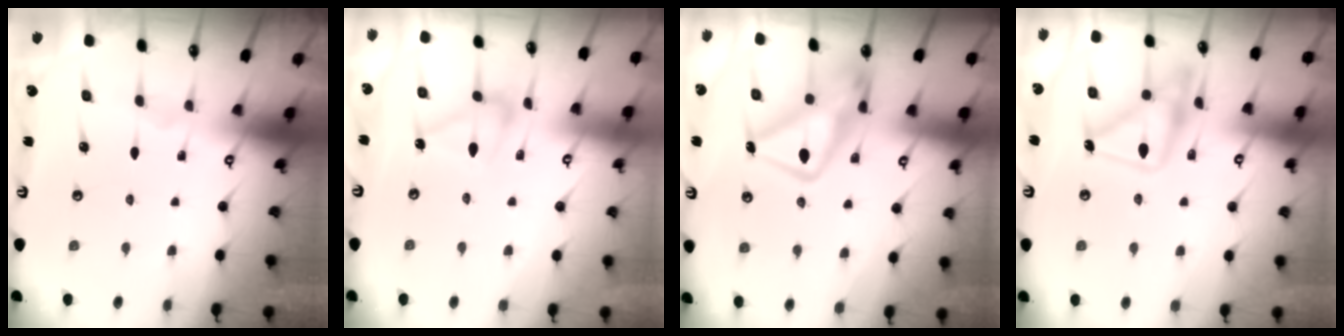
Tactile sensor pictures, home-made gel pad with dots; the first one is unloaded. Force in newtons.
{"total": 9.8, "press": 9.8, "slide": 0.5}
{"total": 15.1, "press": 15.0, "slide": 1.5}
{"total": 16.7, "press": 16.7, "slide": 1.2}